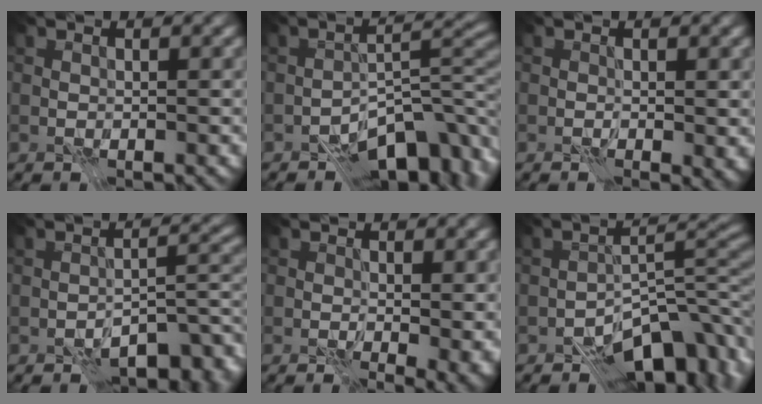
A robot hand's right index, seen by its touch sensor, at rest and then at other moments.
{"total": 8.5, "force": [-5.4, 3.5, 5.5], "torque": [-0.058, 0.003, -0.096]}
{"total": 1.0, "force": [0.1, 0.4, 0.9], "torque": [-0.012, -0.002, 0.002]}
{"total": 7.1, "force": [-4.8, 2.7, 4.5], "torque": [-0.047, -0.005, -0.074]}
{"total": 3.1, "force": [0.2, 1.6, 2.6], "torque": [-0.036, -0.004, 0.005]}
{"total": 9.0, "force": [-6.2, 3.9, 5.3], "torque": [-0.048, -0.003, -0.107]}